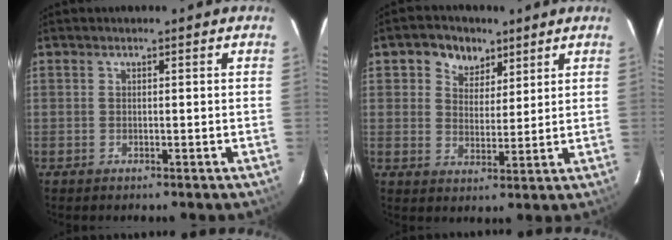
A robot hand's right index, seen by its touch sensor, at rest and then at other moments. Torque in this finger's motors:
{"motor_torque": [0.55, 0.52, 0.06, 0.05]}